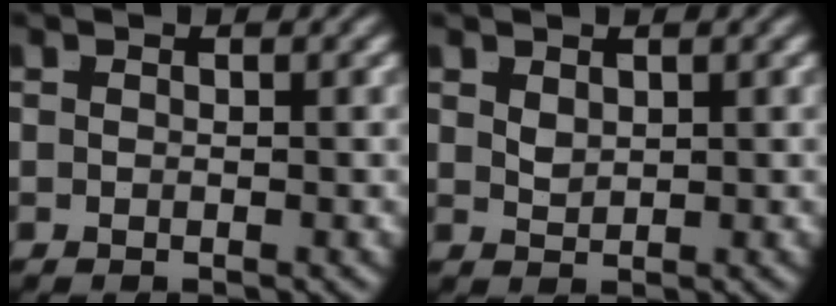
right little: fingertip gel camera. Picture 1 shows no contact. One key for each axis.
{"total": 0.9, "fx": 0.8, "fy": -0.2, "fz": 0.4, "tx": -0.008, "ty": -0.011, "tz": 0.029}